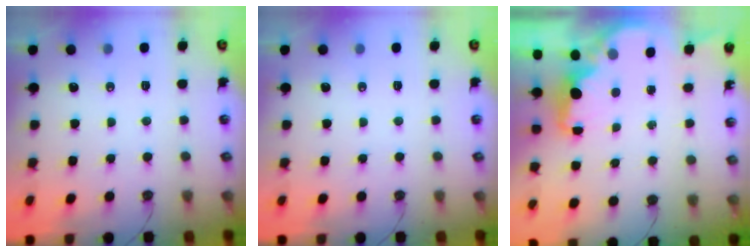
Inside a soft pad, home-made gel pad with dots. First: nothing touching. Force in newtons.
{"total": 0.0}
{"total": 2.0, "press": 1.9, "slide": 0.6}